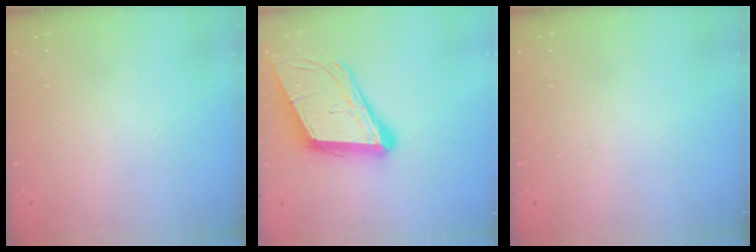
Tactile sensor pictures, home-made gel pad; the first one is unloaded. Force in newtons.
{"total": 16.6, "press": 16.1, "slide": 4.0}
{"total": 0.0}